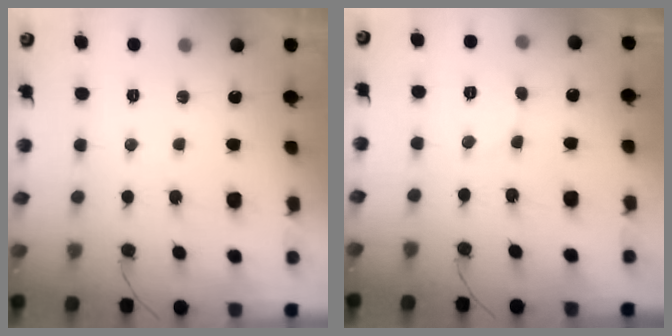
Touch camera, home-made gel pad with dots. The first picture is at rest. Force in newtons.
{"total": 2.4, "press": 2.4, "slide": 0.2}